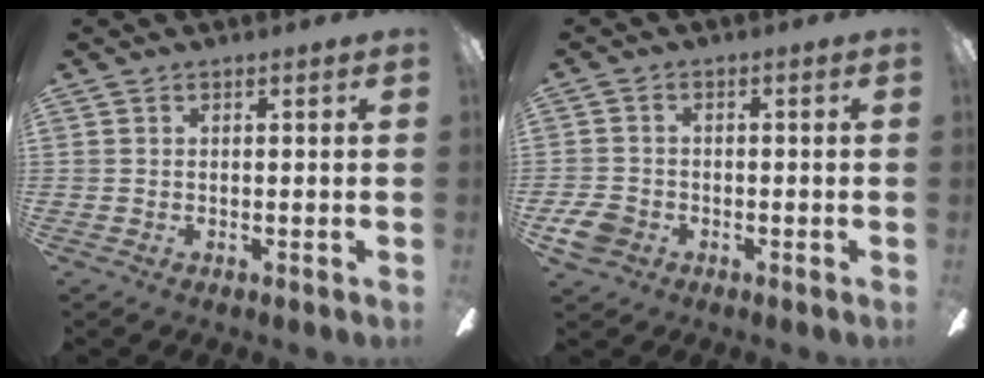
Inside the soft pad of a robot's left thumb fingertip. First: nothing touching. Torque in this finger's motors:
{"motor_torque": [-0.70, 0.86, 0.22, -0.15, 0.01]}